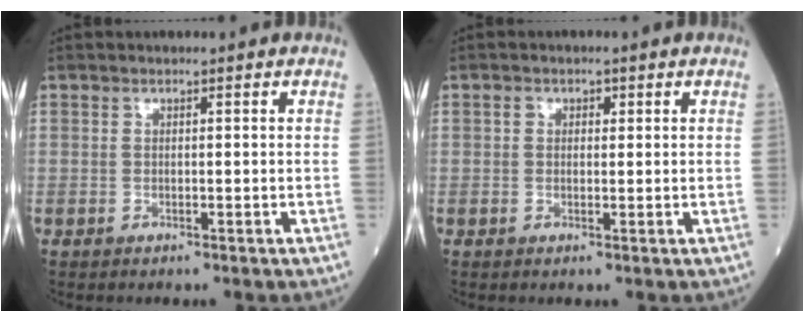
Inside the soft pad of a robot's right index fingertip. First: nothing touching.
{"total": 1.6, "force": [0.5, 1.2, 0.9], "torque": [-0.014, 0.008, 0.006]}